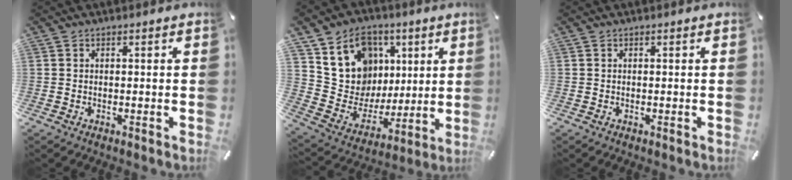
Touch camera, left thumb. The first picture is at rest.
{"total": 16.0, "force": [6.2, 14.2, 4.3], "torque": [-0.064, -0.042, 0.132]}
{"total": 0.0}